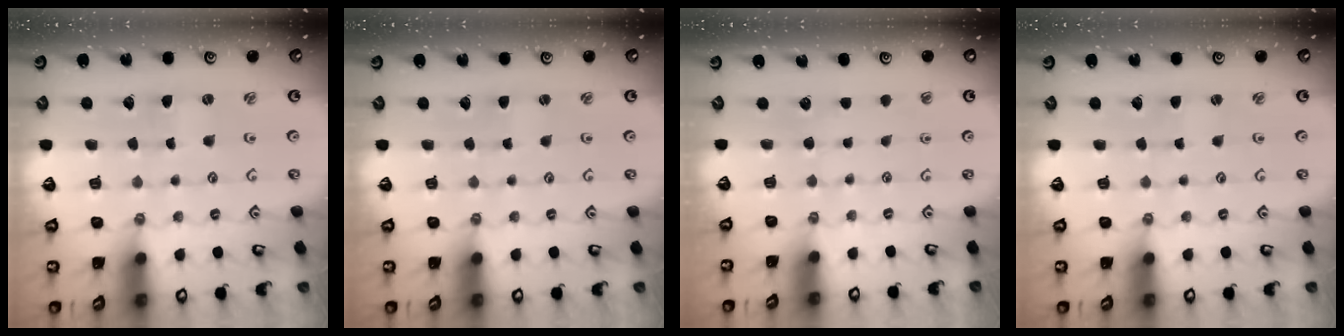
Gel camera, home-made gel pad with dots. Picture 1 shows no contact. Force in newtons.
{"total": 1.6, "press": 1.6, "slide": 0.4}
{"total": 0.0}
{"total": 1.0, "press": 1.0, "slide": 0.2}